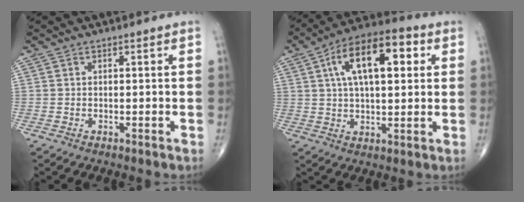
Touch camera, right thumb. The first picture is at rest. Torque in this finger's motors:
{"motor_torque": [0.54, 3.54, 1.63, 0.68, 0.47]}